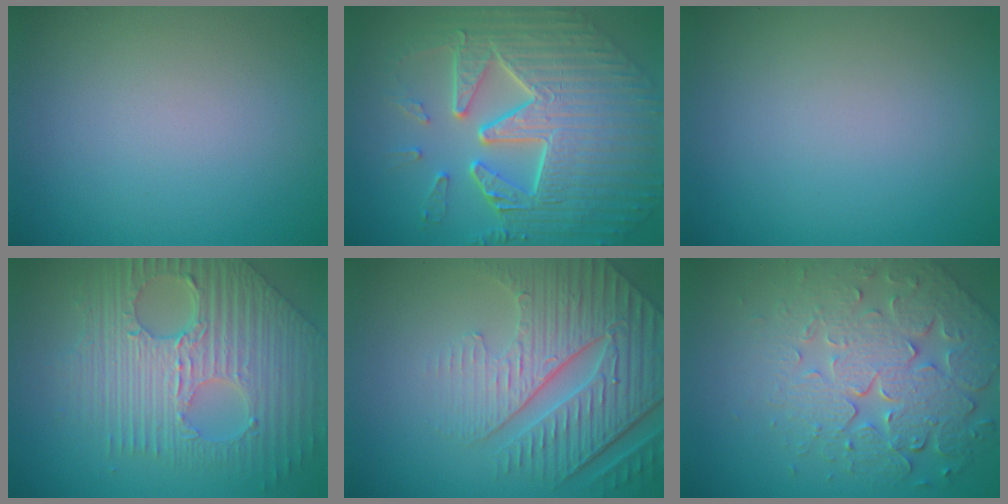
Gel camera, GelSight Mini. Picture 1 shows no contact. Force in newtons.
{"total": 10.8, "press": 7.4, "slide": 7.8}
{"total": 0.0}
{"total": 9.7, "press": 6.7, "slide": 7.1}
{"total": 8.0, "press": 5.8, "slide": 5.5}
{"total": 8.0, "press": 5.8, "slide": 5.5}